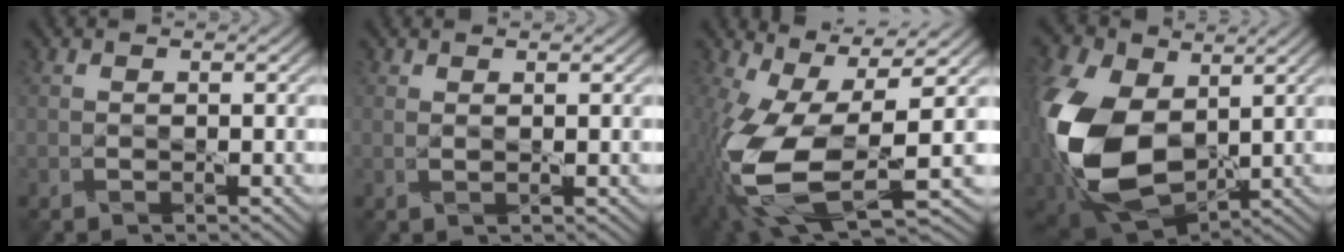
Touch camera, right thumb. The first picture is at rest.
{"total": 0.8, "force": [0.6, 0.0, 0.5], "torque": [-0.014, 0.003, 0.011]}
{"total": 15.6, "force": [-3.3, 6.5, 13.8], "torque": [-0.319, -0.036, -0.047]}
{"total": 17.4, "force": [-0.4, 11.3, 13.3], "torque": [-0.350, -0.026, -0.008]}